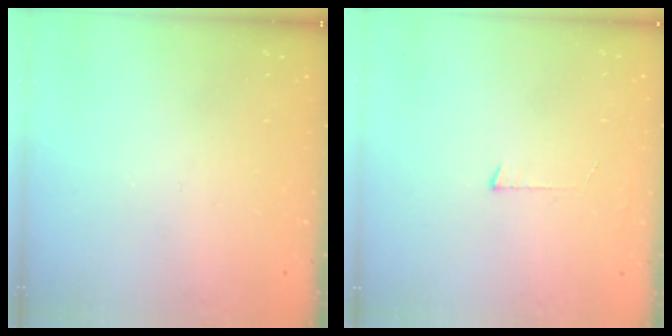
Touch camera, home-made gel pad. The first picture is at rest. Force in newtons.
{"total": 3.0, "press": 3.0, "slide": 0.3}